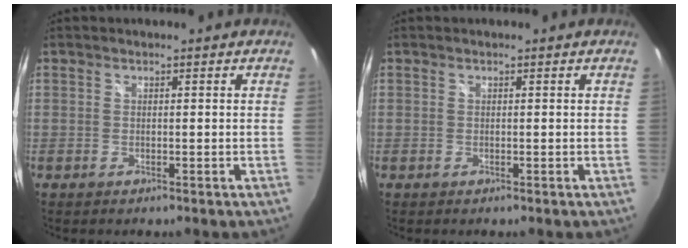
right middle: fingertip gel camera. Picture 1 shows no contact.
{"total": 0.0}